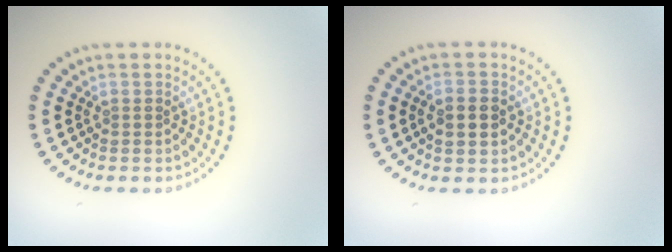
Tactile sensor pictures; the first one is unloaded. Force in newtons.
{"total": 2.4, "press": 2.4, "slide": 0.3}